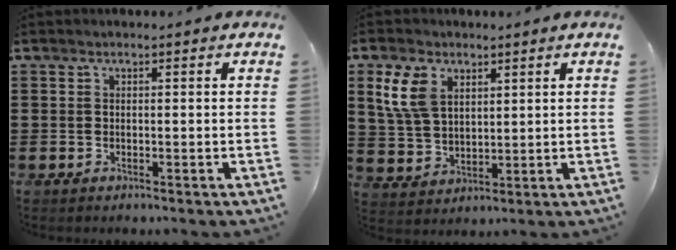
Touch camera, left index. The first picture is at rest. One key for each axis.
{"total": 7.3, "fx": 3.6, "fy": 4.7, "fz": 4.3, "tx": -0.107, "ty": 0.014, "tz": 0.068}